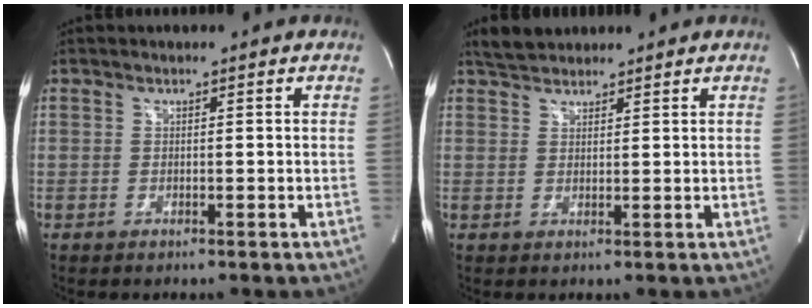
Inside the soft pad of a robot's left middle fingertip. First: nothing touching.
{"total": 3.8, "force": [3.4, 1.4, 0.8], "torque": [-0.022, 0.021, 0.063]}